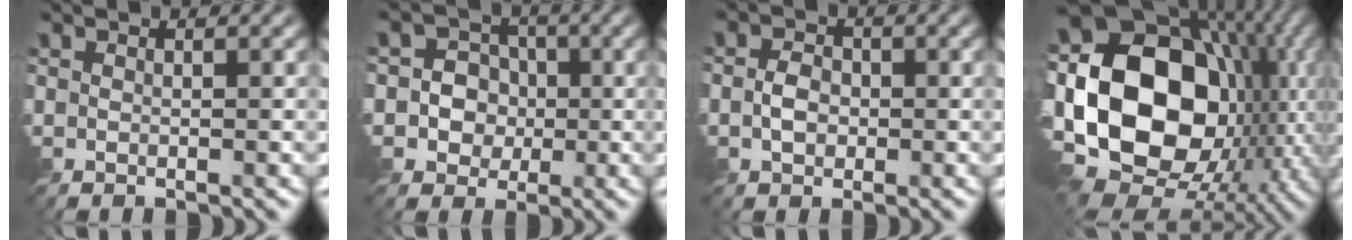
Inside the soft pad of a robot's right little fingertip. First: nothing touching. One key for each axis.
{"total": 4.9, "fx": -0.7, "fy": 4.6, "fz": 1.4, "tx": -0.015, "ty": 0.020, "tz": -0.036}
{"total": 2.3, "fx": -0.6, "fy": 1.7, "fz": 1.4, "tx": -0.026, "ty": 0.002, "tz": -0.017}
{"total": 21.3, "fx": -1.8, "fy": 14.6, "fz": 15.4, "tx": -0.315, "ty": 0.004, "tz": -0.017}